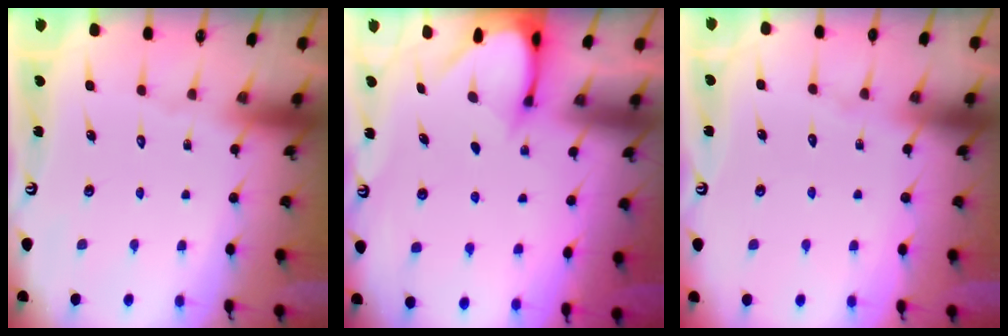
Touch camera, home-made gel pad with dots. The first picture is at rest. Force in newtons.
{"total": 3.3, "press": 3.3, "slide": 0.3}
{"total": 4.4, "press": 4.4, "slide": 0.4}